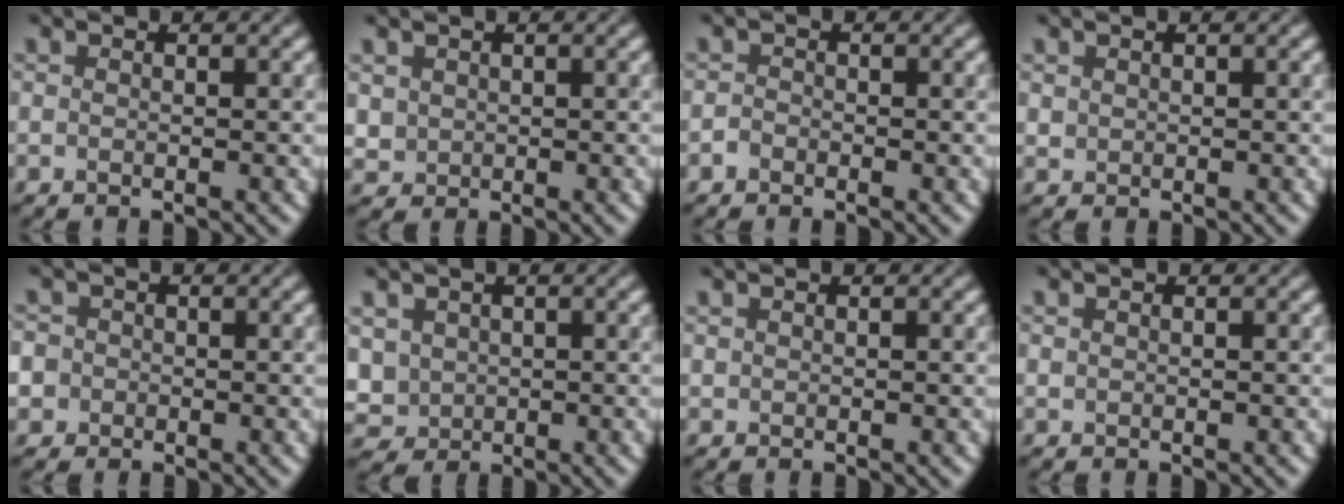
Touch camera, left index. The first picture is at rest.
{"total": 1.3, "force": [0.4, 1.2, -0.1], "torque": [0.012, -0.003, 0.013]}
{"total": 0.6, "force": [-0.5, 0.4, 0.0], "torque": [0.005, 0.004, -0.012]}
{"total": 0.6, "force": [0.3, 0.5, -0.1], "torque": [0.009, 0.001, 0.007]}
{"total": 3.9, "force": [-0.8, 3.7, 0.9], "torque": [-0.013, 0.009, -0.043]}
{"total": 2.4, "force": [0.6, 2.4, 0.3], "torque": [-0.003, 0.000, 0.018]}
{"total": 0.0}
{"total": 0.0}